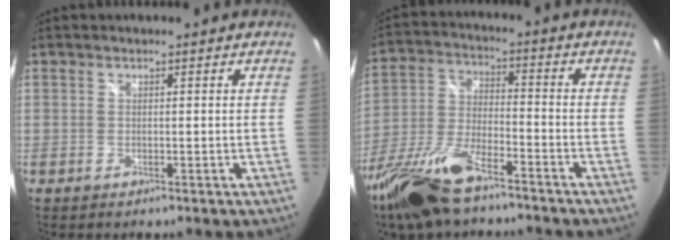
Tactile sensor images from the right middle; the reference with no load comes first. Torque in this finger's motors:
{"motor_torque": [1.08, -1.06, 0.35, 0.12]}